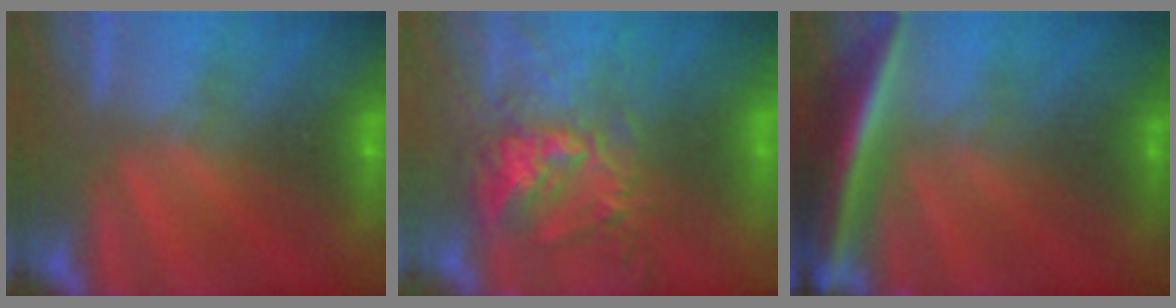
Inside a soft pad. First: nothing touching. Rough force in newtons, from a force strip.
{"total": 8.6}
{"total": 7.5}